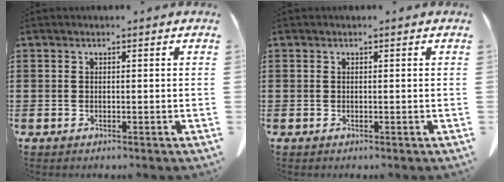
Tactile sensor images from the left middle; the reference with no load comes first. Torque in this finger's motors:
{"motor_torque": [-0.05, 0.00, 0.00, -0.01]}